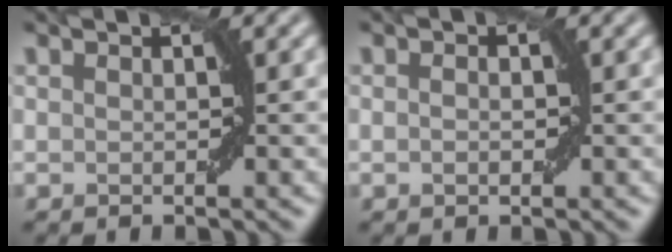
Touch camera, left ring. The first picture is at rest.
{"total": 1.0, "force": [0.1, 0.6, 0.8], "torque": [-0.011, 0.005, -0.001]}